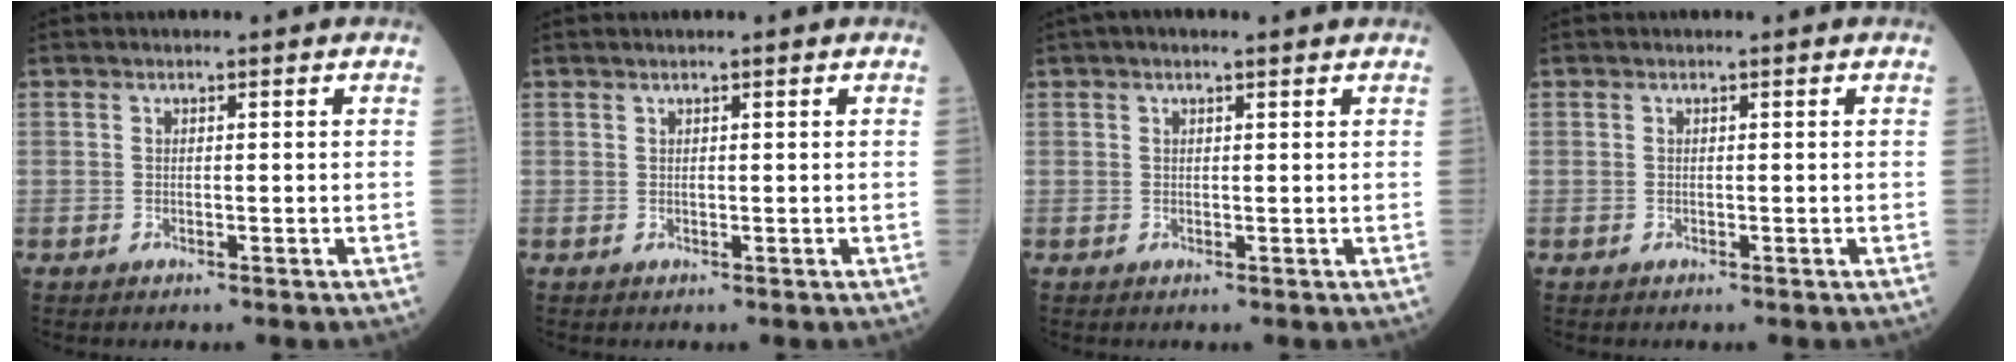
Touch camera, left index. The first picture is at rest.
{"total": 0.9, "force": [0.5, 0.2, 0.7], "torque": [-0.014, 0.009, 0.008]}
{"total": 3.2, "force": [2.3, 0.6, 2.1], "torque": [-0.035, 0.031, 0.035]}
{"total": 0.0}